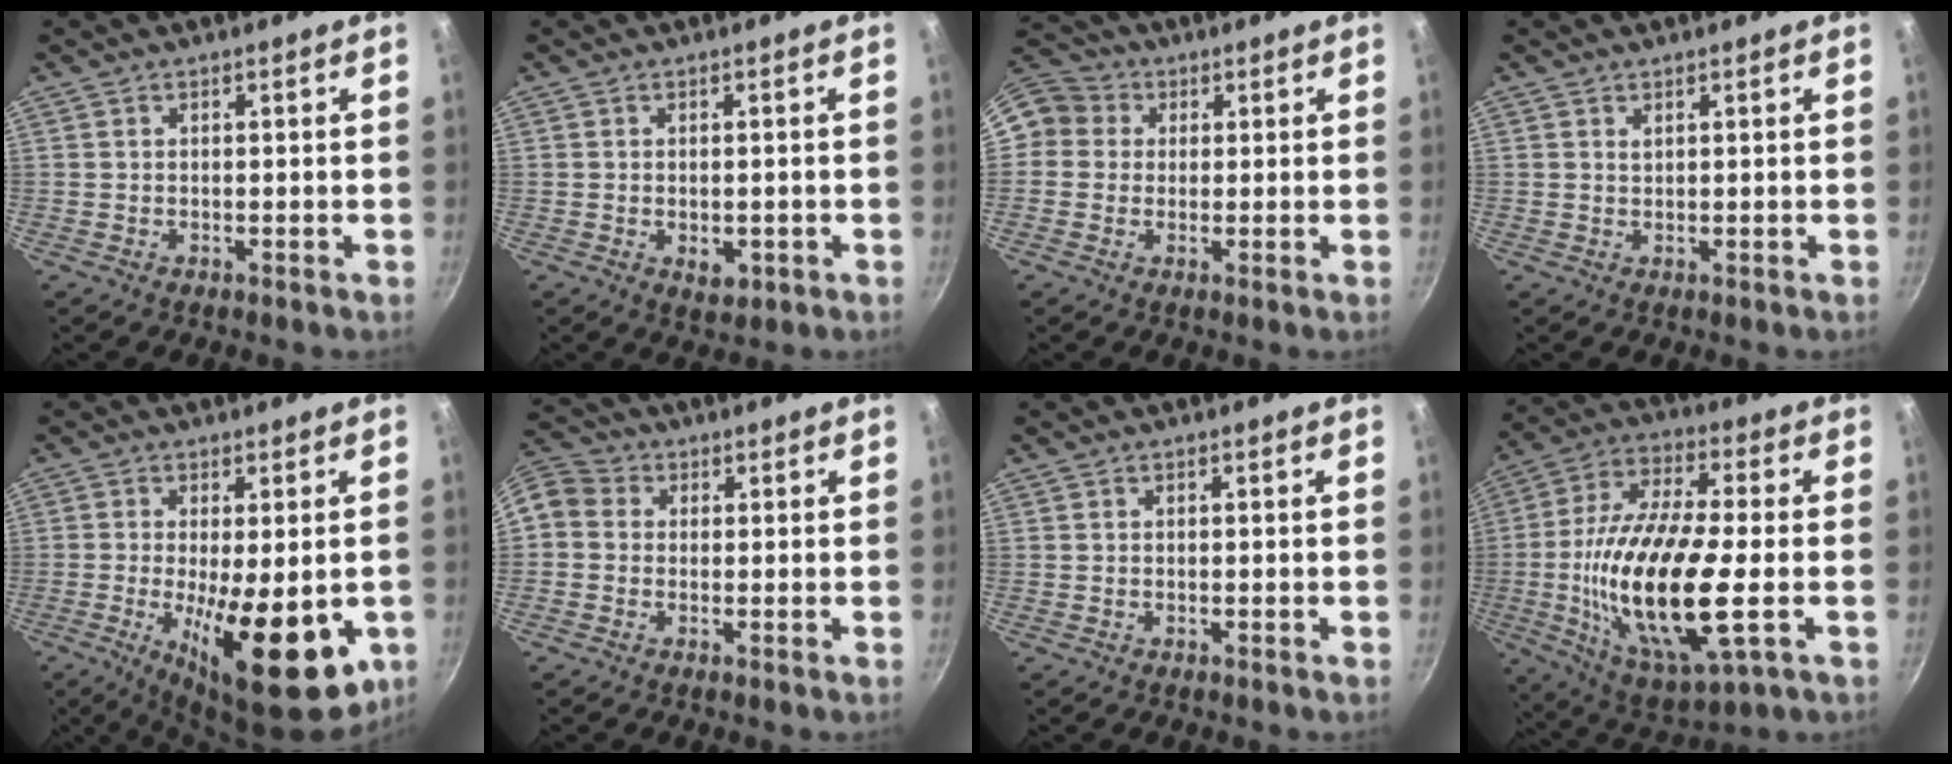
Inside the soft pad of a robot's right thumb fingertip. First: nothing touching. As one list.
[{"total": 3.5, "force": [-0.9, 2.2, 2.5], "torque": [-0.030, 0.000, -0.008]}, {"total": 7.7, "force": [1.3, 7.2, 2.3], "torque": [-0.014, 0.016, 0.003]}, {"total": 0.7, "force": [0.4, 0.4, 0.4], "torque": [-0.006, -0.002, 0.009]}, {"total": 17.8, "force": [-4.3, 6.5, 16.0], "torque": [-0.227, -0.016, -0.053]}, {"total": 7.3, "force": [0.1, 6.6, 3.3], "torque": [-0.057, 0.022, -0.018]}, {"total": 0.0}, {"total": 24.1, "force": [-3.6, 8.3, 22.3], "torque": [-0.439, 0.006, -0.067]}]